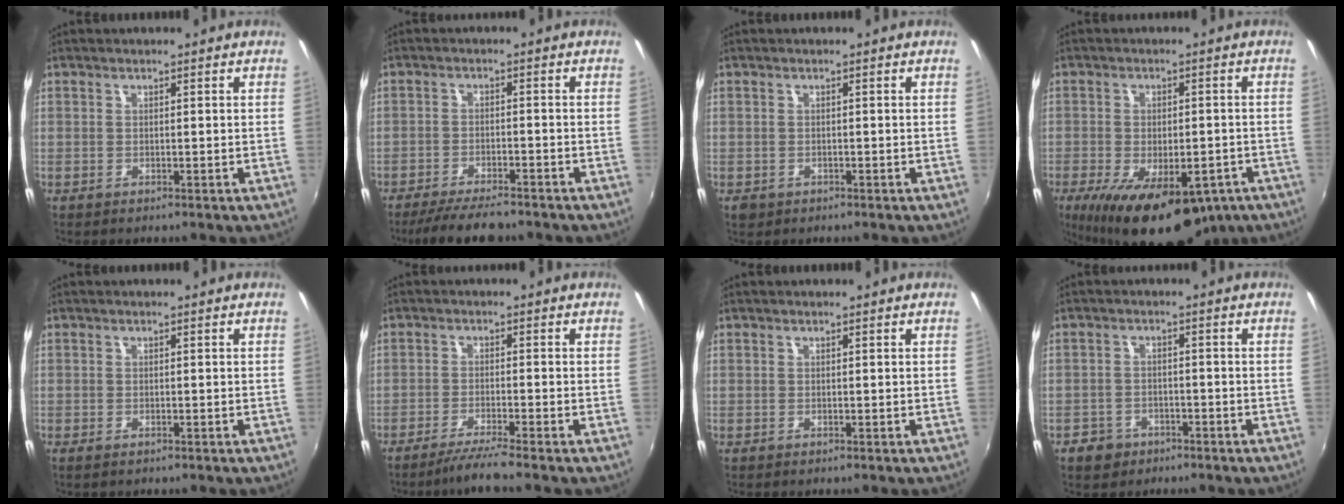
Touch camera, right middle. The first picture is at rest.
{"total": 9.0, "force": [-7.8, 1.7, 4.2], "torque": [-0.099, -0.020, -0.126]}
{"total": 1.7, "force": [-0.8, 1.4, 0.7], "torque": [-0.016, -0.005, -0.012]}
{"total": 18.5, "force": [-11.0, 8.5, 12.2], "torque": [-0.226, -0.040, -0.151]}
{"total": 1.1, "force": [-0.8, 0.5, 0.6], "torque": [-0.012, -0.006, -0.014]}
{"total": 5.6, "force": [-4.7, -1.2, 2.7], "torque": [-0.064, -0.013, -0.083]}
{"total": 0.0}
{"total": 4.9, "force": [-3.1, 3.6, 1.1], "torque": [-0.043, 0.005, -0.049]}